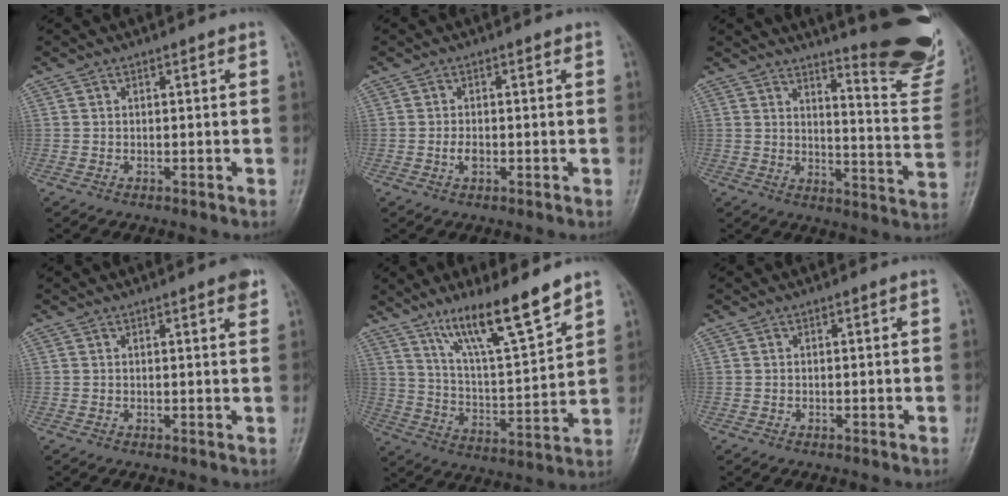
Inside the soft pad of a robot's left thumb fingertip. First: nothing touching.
{"total": 1.8, "force": [-0.3, 1.1, 1.4], "torque": [-0.023, 0.001, -0.006]}
{"total": 20.1, "force": [16.9, 2.7, 10.5], "torque": [-0.106, -0.173, 0.202]}
{"total": 2.6, "force": [1.6, 0.4, 2.0], "torque": [-0.022, -0.006, 0.016]}
{"total": 14.8, "force": [10.7, 2.1, 10.0], "torque": [-0.163, -0.064, 0.197]}
{"total": 0.0}